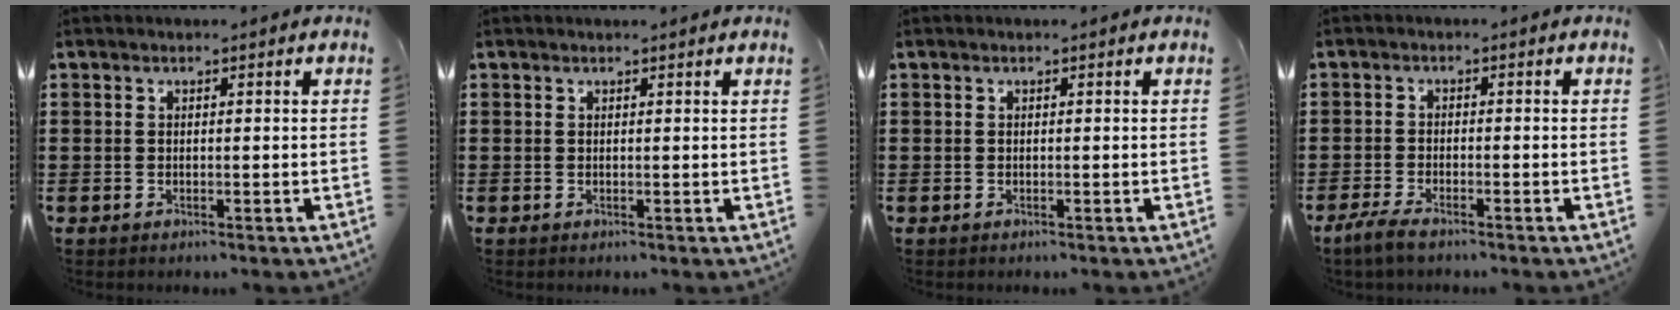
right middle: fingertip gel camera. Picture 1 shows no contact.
{"total": 0.0}
{"total": 0.0}
{"total": 3.1, "force": [-2.4, 0.6, 1.8], "torque": [-0.052, -0.005, -0.054]}